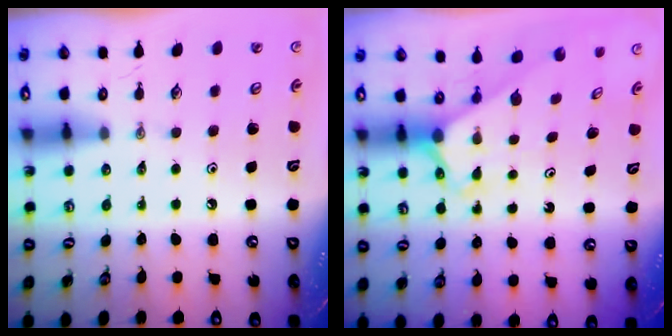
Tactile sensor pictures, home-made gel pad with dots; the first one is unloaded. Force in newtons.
{"total": 2.3, "press": 2.3, "slide": 0.2}